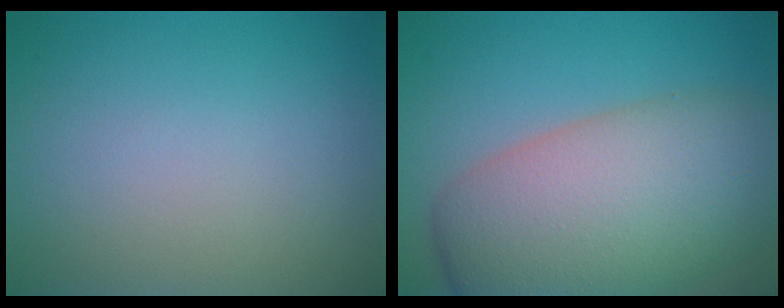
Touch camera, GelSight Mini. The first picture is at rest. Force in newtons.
{"total": 11.8, "press": 11.8, "slide": 0.5}